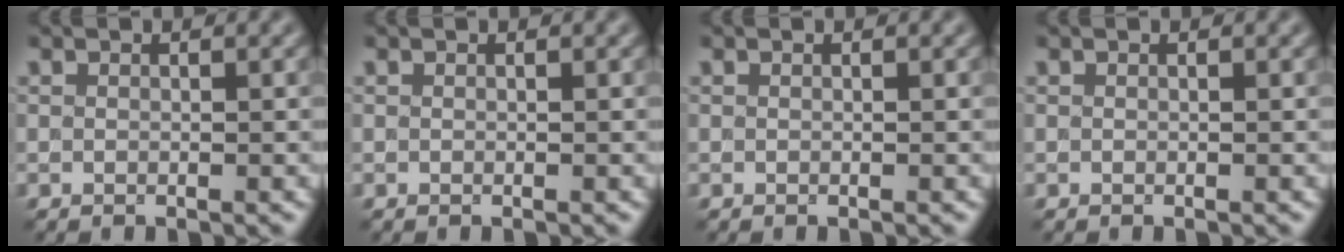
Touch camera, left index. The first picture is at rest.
{"total": 0.0}
{"total": 0.0}
{"total": 0.0}